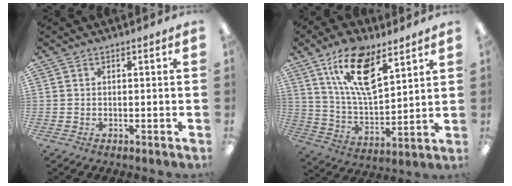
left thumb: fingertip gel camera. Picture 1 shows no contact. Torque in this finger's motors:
{"motor_torque": [0.22, 0.25, 1.22, -1.32, 0.17]}